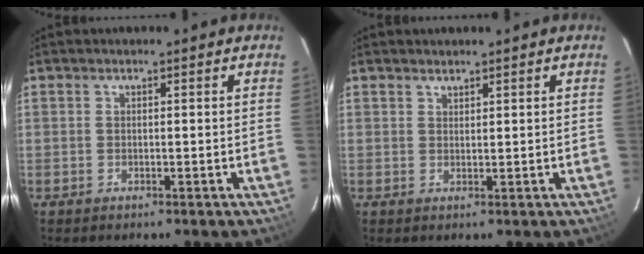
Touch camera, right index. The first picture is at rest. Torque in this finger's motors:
{"motor_torque": [-0.27, 0.01, -0.09, -0.01]}